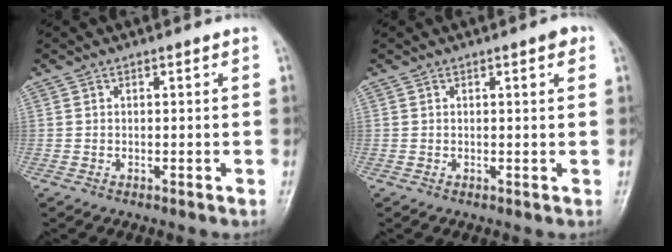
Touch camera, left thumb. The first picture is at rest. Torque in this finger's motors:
{"motor_torque": [0.00, 0.00, 0.03, -0.29, 0.03]}